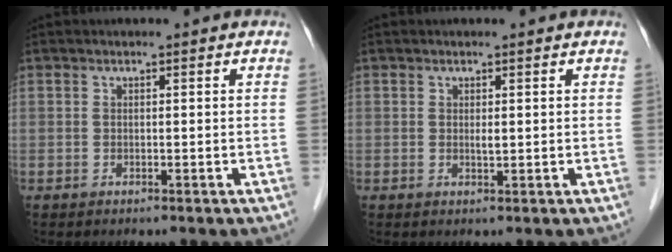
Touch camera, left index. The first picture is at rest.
{"total": 0.9, "force": [0.3, 0.2, 0.8], "torque": [-0.019, -0.002, 0.005]}